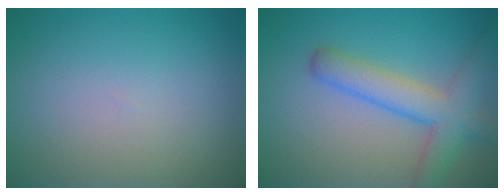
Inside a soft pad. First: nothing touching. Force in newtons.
{"total": 5.0, "press": 5.0, "slide": 0.2}